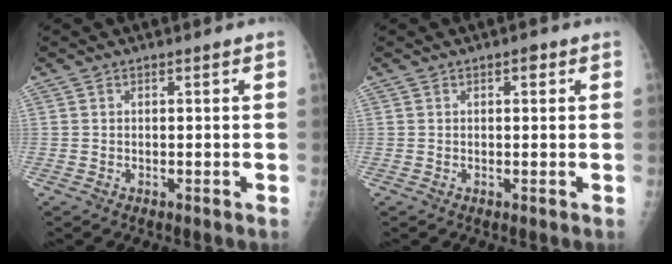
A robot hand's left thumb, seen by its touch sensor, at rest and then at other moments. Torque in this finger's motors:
{"motor_torque": [-0.14, 0.06, 0.05, 0.11, 0.00]}